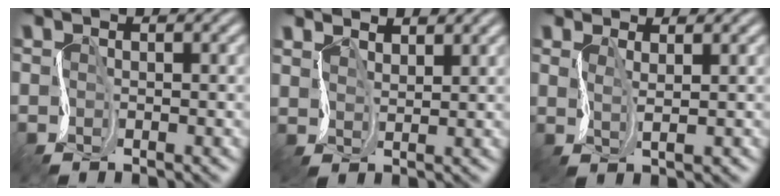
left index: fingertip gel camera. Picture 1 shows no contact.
{"total": 2.5, "force": [2.4, 0.5, 0.0], "torque": [-0.011, 0.003, 0.051]}
{"total": 1.6, "force": [1.3, 0.1, 0.9], "torque": [-0.023, 0.000, 0.029]}